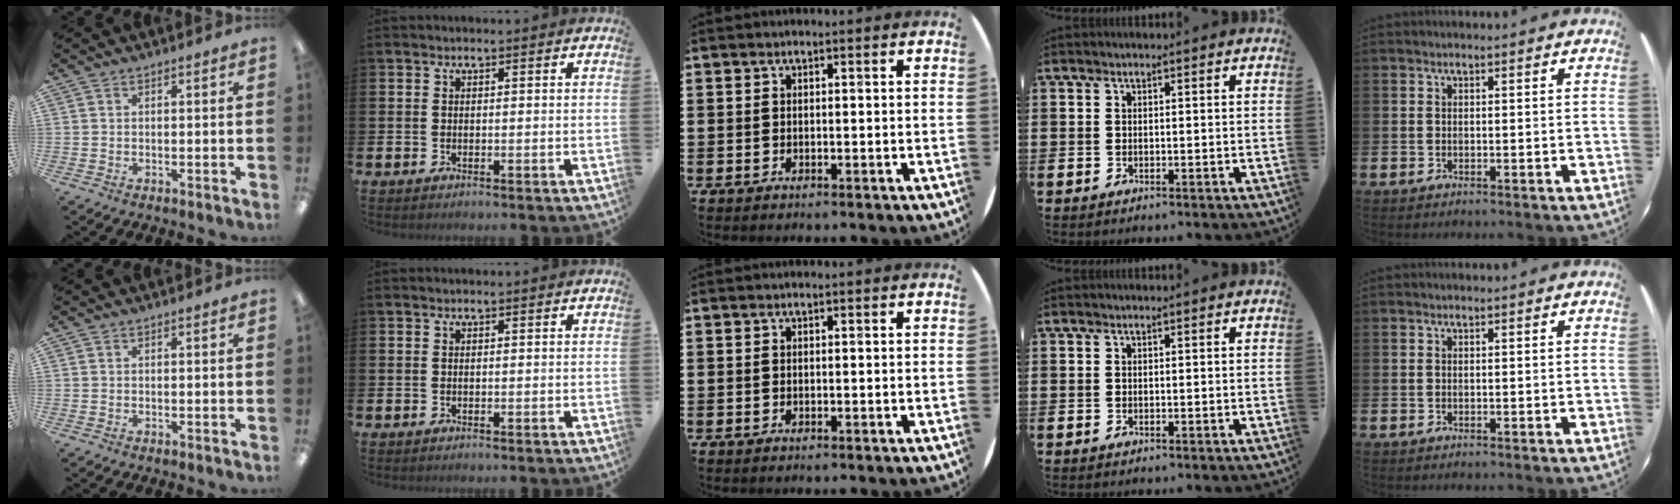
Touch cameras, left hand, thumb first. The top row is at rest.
{}